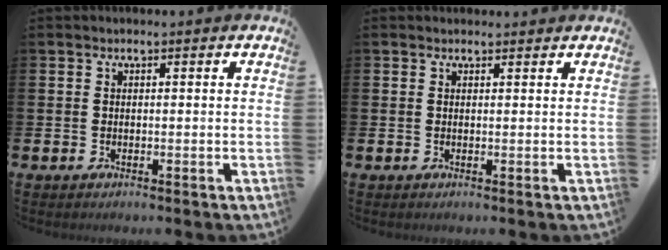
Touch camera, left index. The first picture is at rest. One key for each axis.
{"total": 0.7, "fx": 0.6, "fy": 0.2, "fz": 0.1, "tx": 0.011, "ty": -0.004, "tz": 0.009}